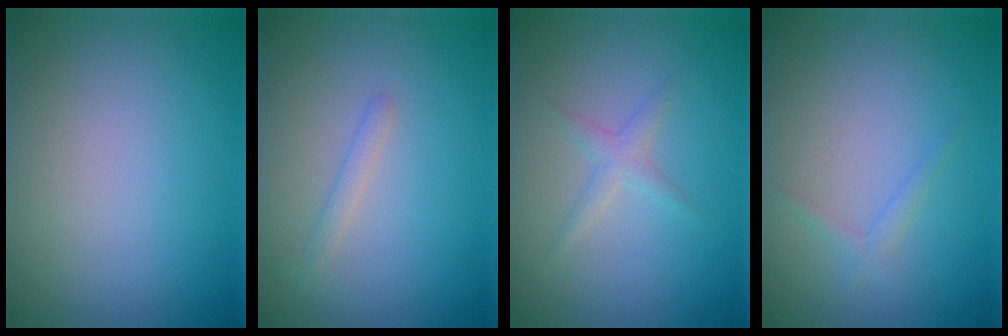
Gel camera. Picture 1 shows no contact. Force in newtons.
{"total": 1.1, "press": 1.1, "slide": 0.0}
{"total": 1.8, "press": 1.8, "slide": 0.1}
{"total": 1.0, "press": 1.0, "slide": 0.1}